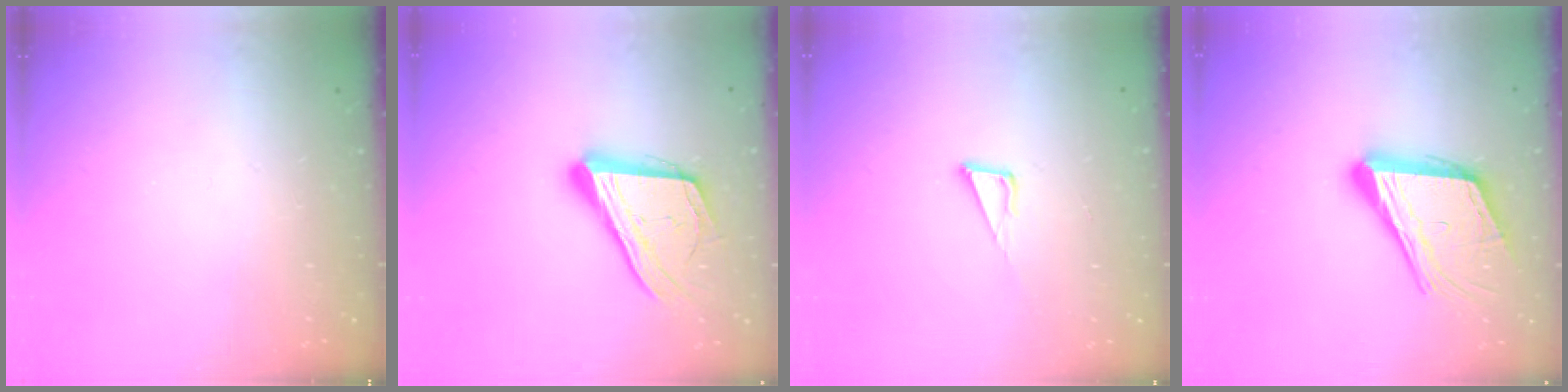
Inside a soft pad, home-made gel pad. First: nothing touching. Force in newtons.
{"total": 18.8, "press": 18.7, "slide": 2.4}
{"total": 6.1, "press": 5.5, "slide": 2.7}
{"total": 18.7, "press": 18.4, "slide": 3.0}